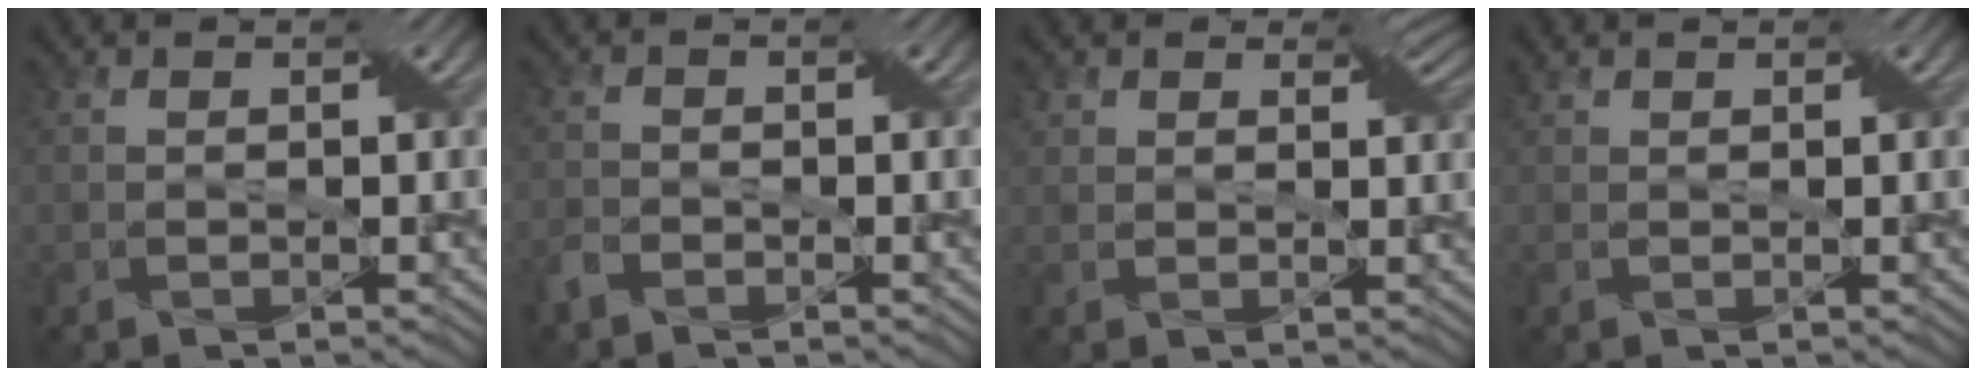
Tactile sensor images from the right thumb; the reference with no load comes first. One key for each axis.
{"total": 1.9, "fx": -1.5, "fy": 0.8, "fz": 0.9, "tx": -0.026, "ty": 0.002, "tz": -0.038}
{"total": 3.7, "fx": 2.5, "fy": 2.3, "fz": 1.5, "tx": -0.030, "ty": 0.002, "tz": 0.043}
{"total": 1.2, "fx": 1.0, "fy": 0.5, "fz": 0.4, "tx": -0.013, "ty": 0.007, "tz": 0.021}